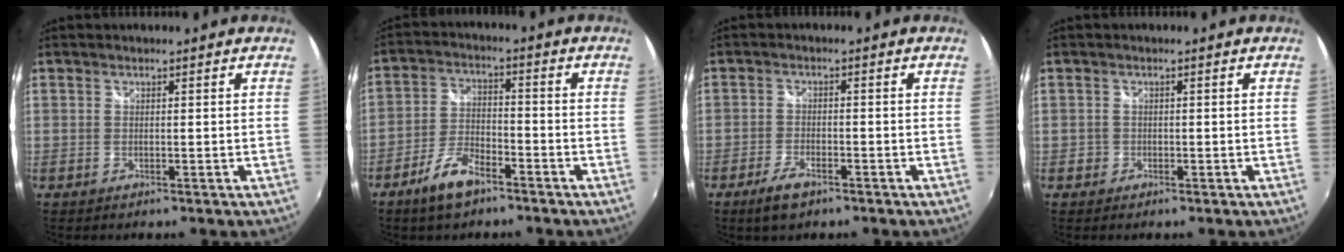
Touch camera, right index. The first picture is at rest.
{"total": 7.9, "force": [-5.4, 3.0, 4.8], "torque": [-0.106, 0.004, -0.100]}
{"total": 4.8, "force": [-3.3, 1.9, 3.0], "torque": [-0.074, -0.003, -0.059]}
{"total": 1.5, "force": [-0.6, 1.4, 0.1], "torque": [-0.003, 0.005, -0.007]}